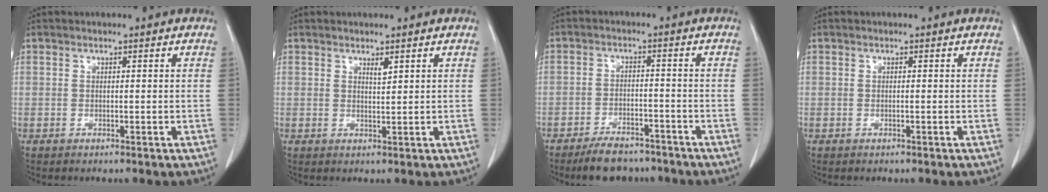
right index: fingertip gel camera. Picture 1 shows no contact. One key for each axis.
{"total": 1.1, "fx": 0.8, "fy": 0.2, "fz": 0.8, "tx": -0.017, "ty": -0.006, "tz": 0.016}
{"total": 7.8, "fx": -6.5, "fy": 2.9, "fz": 3.1, "tx": -0.048, "ty": -0.005, "tz": -0.101}
{"total": 0.0}